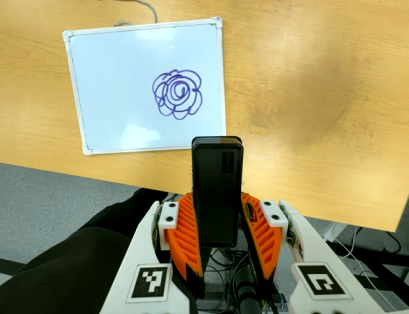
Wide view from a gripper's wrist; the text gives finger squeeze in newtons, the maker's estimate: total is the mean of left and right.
{"total": 4.8, "left": 3.3, "right": 6.3}